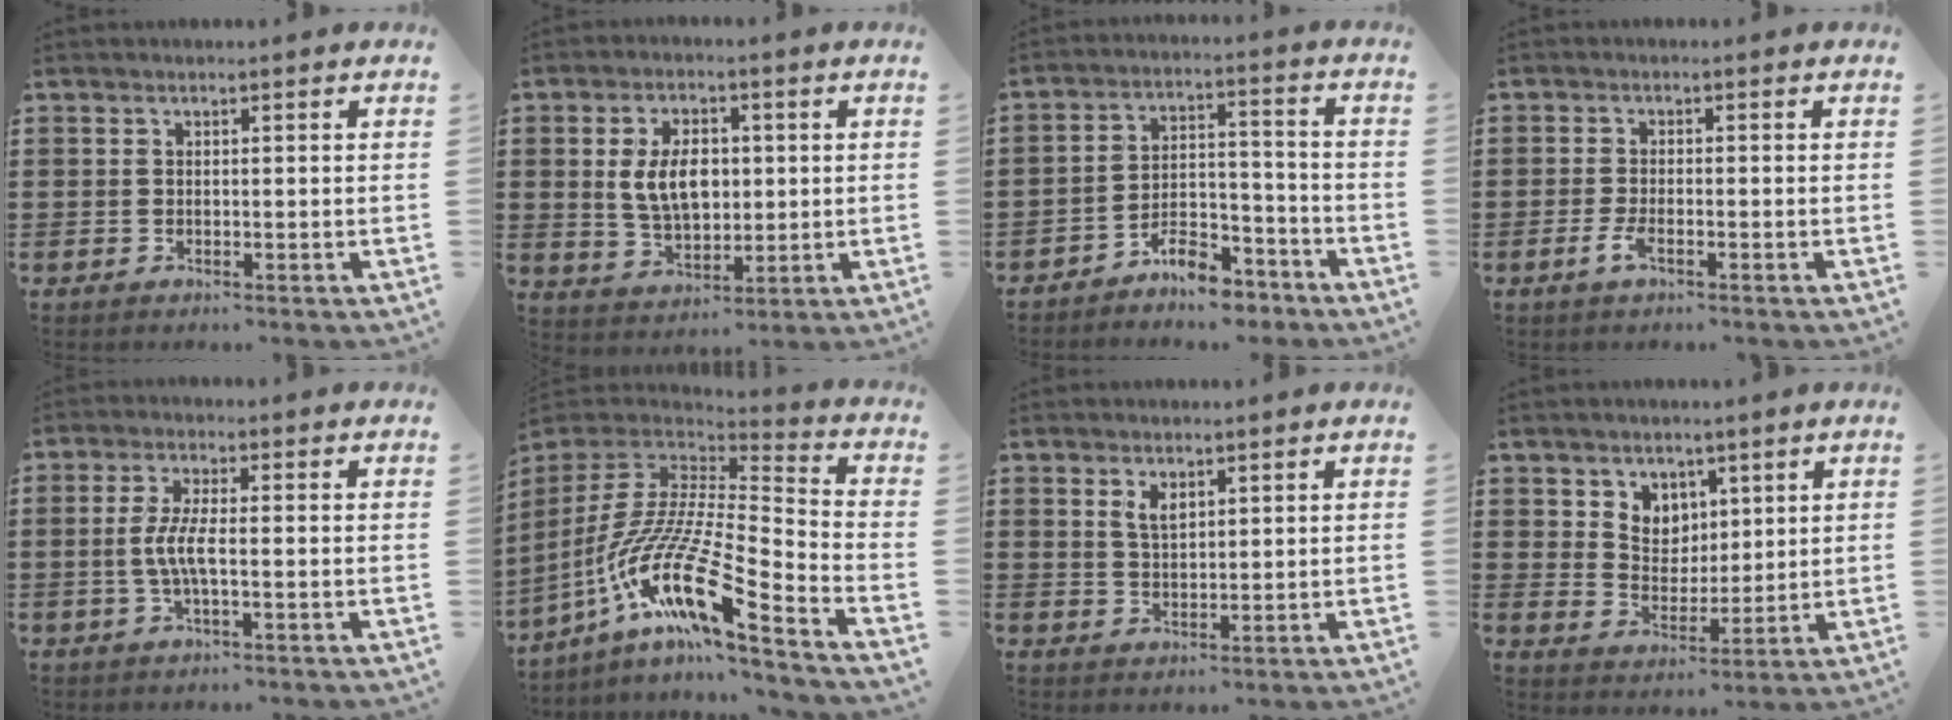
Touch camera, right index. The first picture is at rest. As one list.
[{"total": 7.5, "force": [0.9, 4.6, 5.9], "torque": [-0.120, 0.005, 0.008]}, {"total": 7.1, "force": [-6.3, 1.8, 2.6], "torque": [-0.044, 0.018, -0.119]}, {"total": 2.6, "force": [-1.2, 0.8, 2.2], "torque": [-0.060, -0.008, -0.028]}, {"total": 4.7, "force": [-0.8, 0.9, 4.6], "torque": [-0.111, -0.010, -0.025]}, {"total": 16.2, "force": [-9.4, 2.9, 12.9], "torque": [-0.278, -0.010, -0.185]}, {"total": 2.6, "force": [1.6, 1.3, 1.6], "torque": [-0.035, 0.003, 0.030]}, {"total": 5.3, "force": [3.3, 4.1, 0.1], "torque": [-0.022, -0.001, 0.060]}]